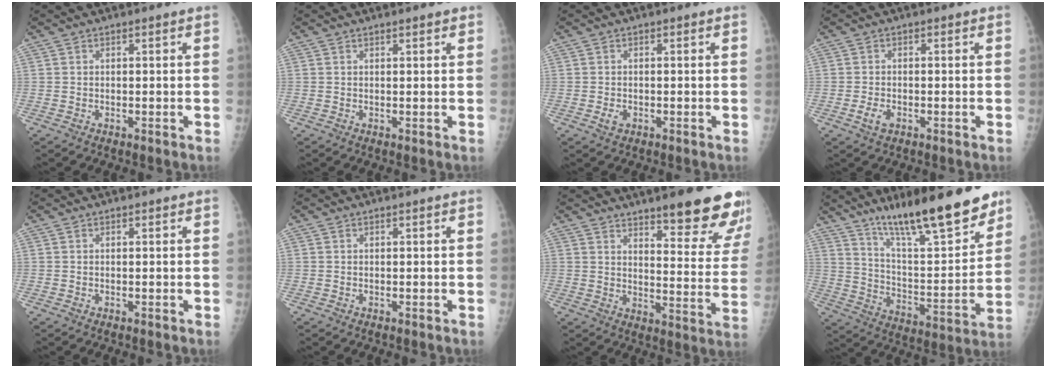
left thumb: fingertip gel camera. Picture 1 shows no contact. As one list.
[{"total": 1.0, "force": [0.8, 0.3, 0.6], "torque": [-0.007, -0.001, 0.010]}, {"total": 1.6, "force": [-0.5, 1.1, 0.9], "torque": [-0.014, 0.000, -0.009]}, {"total": 2.5, "force": [-1.1, 1.5, 1.7], "torque": [-0.031, 0.000, -0.019]}, {"total": 0.0}, {"total": 0.0}, {"total": 19.2, "force": [14.0, 4.2, 12.4], "torque": [-0.125, -0.086, 0.182]}, {"total": 23.1, "force": [16.3, 4.9, 15.5], "torque": [-0.220, -0.081, 0.273]}]